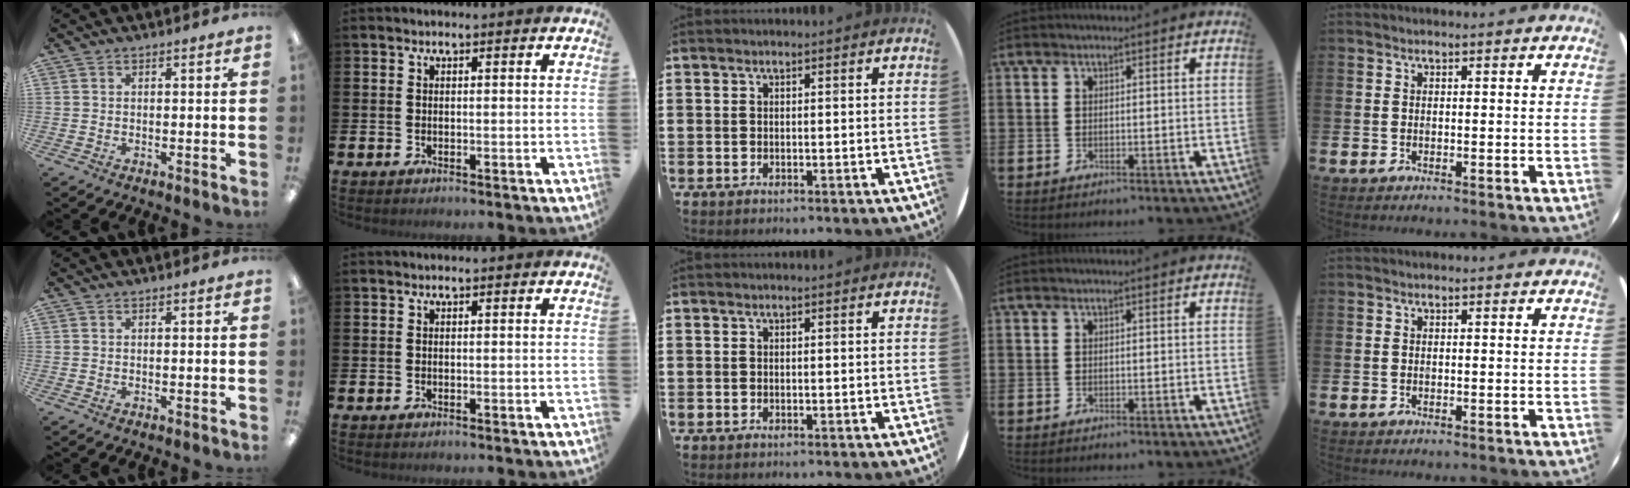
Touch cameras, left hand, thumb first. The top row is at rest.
{}